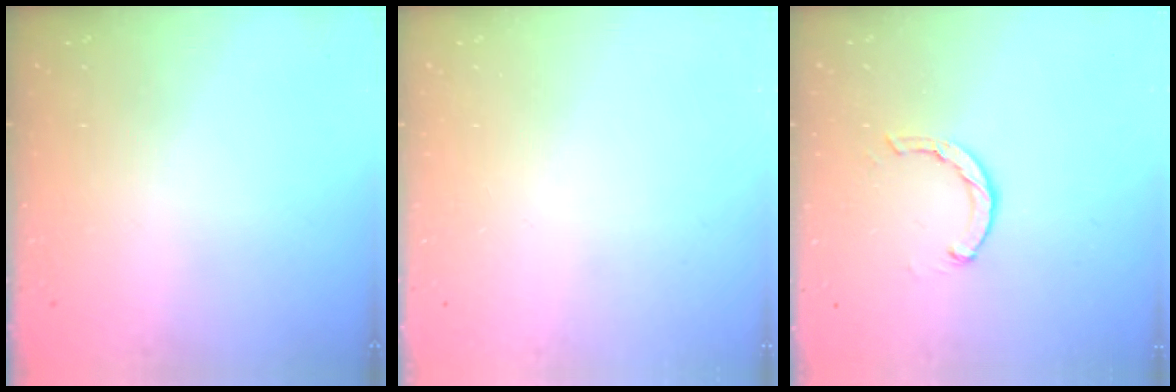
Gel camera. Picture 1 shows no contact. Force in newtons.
{"total": 0.0}
{"total": 2.1, "press": 2.1, "slide": 0.3}